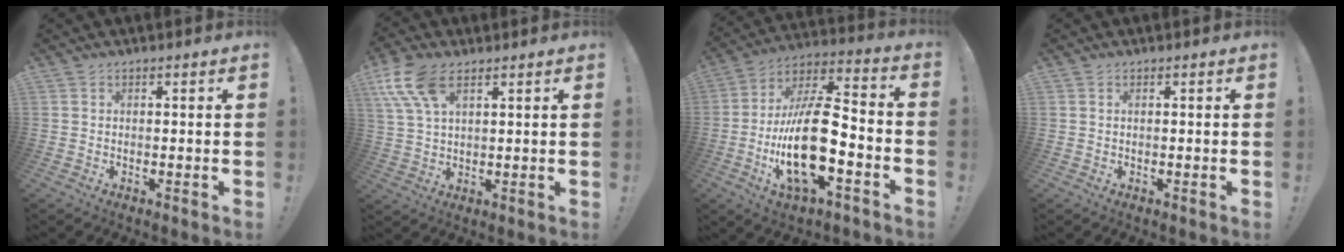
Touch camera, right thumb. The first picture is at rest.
{"total": 11.1, "force": [5.7, 5.4, 7.8], "torque": [-0.155, -0.017, 0.109]}
{"total": 22.3, "force": [-5.4, 8.7, 19.8], "torque": [-0.387, 0.024, -0.093]}
{"total": 0.6, "force": [0.3, -0.1, 0.5], "torque": [-0.013, 0.001, 0.006]}